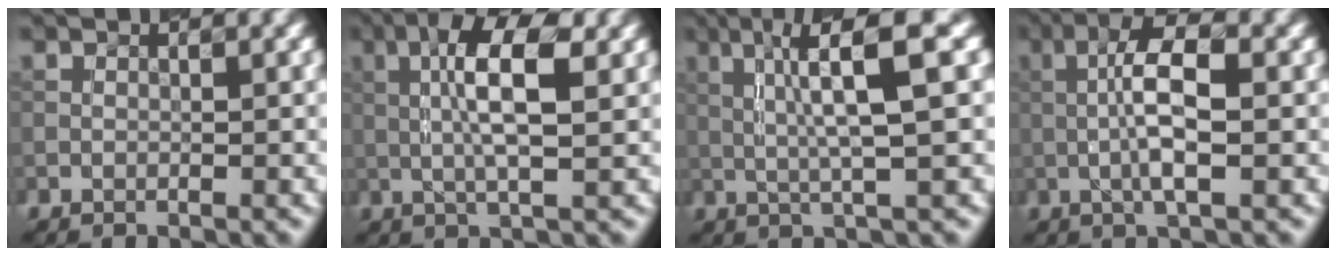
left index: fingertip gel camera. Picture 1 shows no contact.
{"total": 6.5, "force": [1.1, 1.8, 6.2], "torque": [-0.114, 0.008, 0.016]}
{"total": 6.8, "force": [1.6, 0.6, 6.6], "torque": [-0.117, 0.013, 0.031]}
{"total": 5.4, "force": [-0.1, 1.3, 5.3], "torque": [-0.099, 0.011, -0.010]}